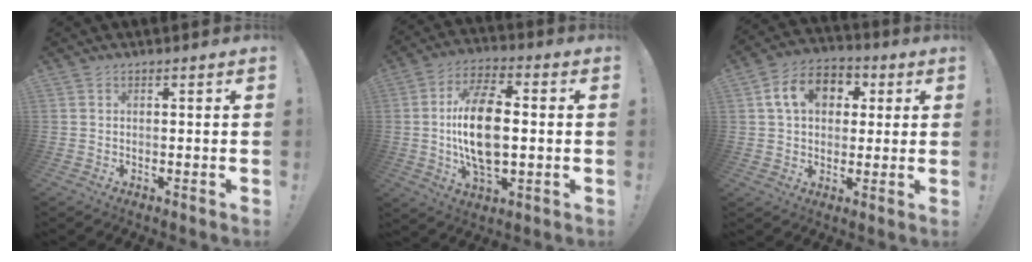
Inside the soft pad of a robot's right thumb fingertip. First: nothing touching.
{"total": 16.6, "force": [-0.1, 9.1, 13.9], "torque": [-0.260, 0.003, -0.006]}
{"total": 13.2, "force": [3.8, 10.1, 7.6], "torque": [-0.118, 0.009, 0.076]}